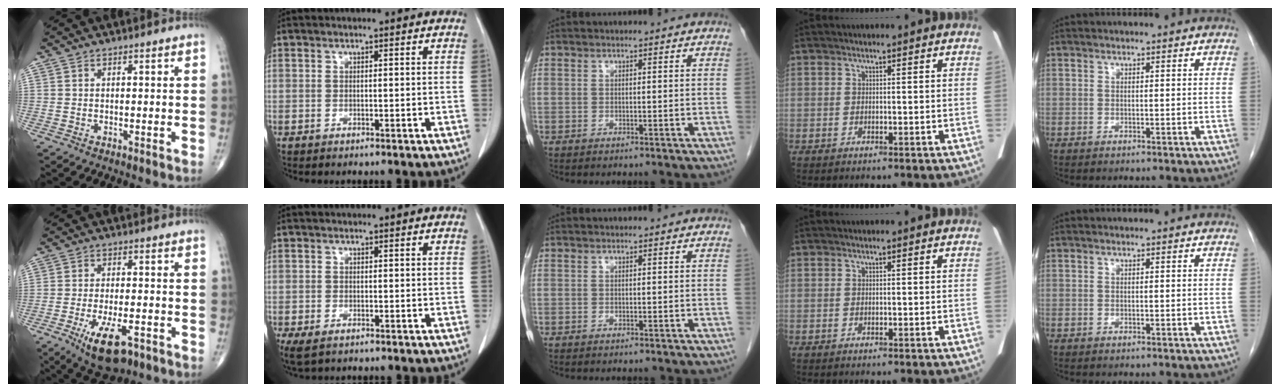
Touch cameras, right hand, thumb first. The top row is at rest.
{"thumb": {"total": 10.4, "force": [-5.4, 4.1, 8.0], "torque": [-0.135, 0.009, -0.081]}, "index": {"total": 3.4, "force": [-2.0, 1.8, 2.1], "torque": [-0.045, -0.010, -0.026]}}